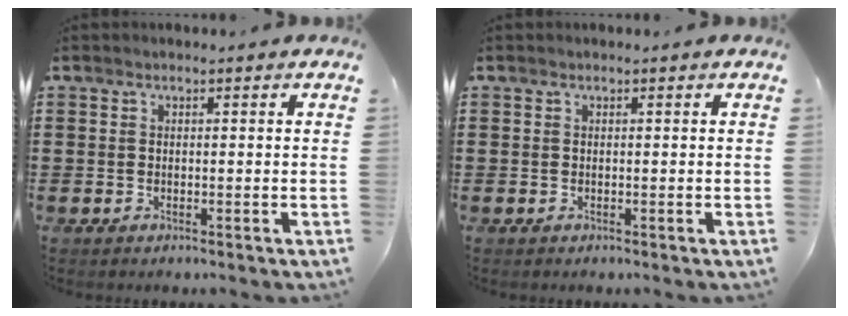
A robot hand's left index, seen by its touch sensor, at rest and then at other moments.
{"total": 0.0}